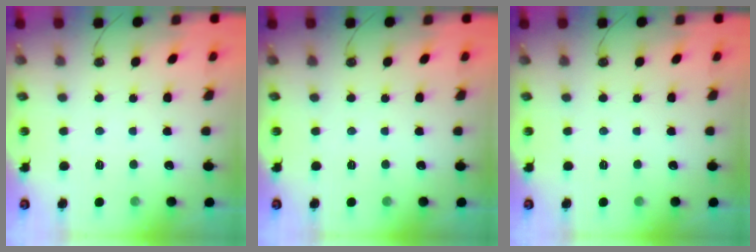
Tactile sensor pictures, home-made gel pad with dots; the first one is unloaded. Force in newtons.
{"total": 0.0}
{"total": 0.0}